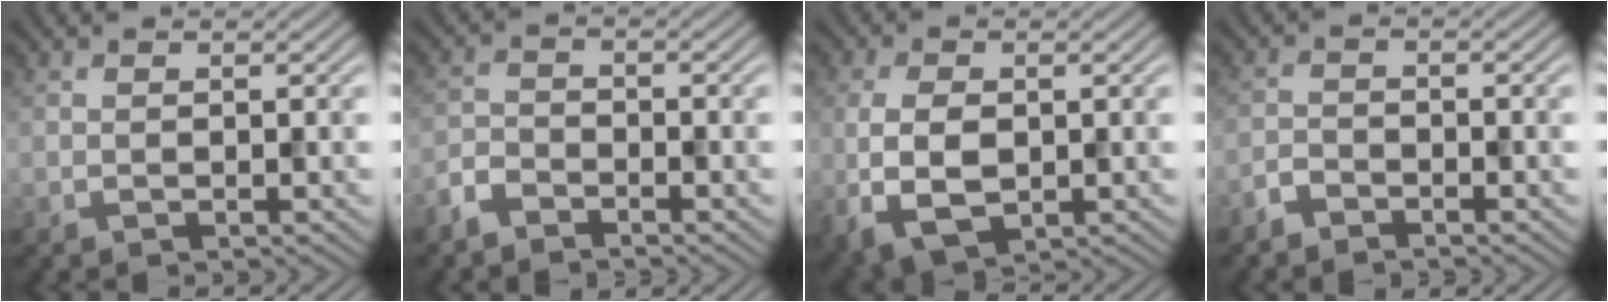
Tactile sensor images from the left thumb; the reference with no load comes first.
{"total": 2.9, "force": [-2.6, 1.0, 0.9], "torque": [-0.020, -0.004, -0.066]}
{"total": 6.1, "force": [-0.5, 3.7, 4.8], "torque": [-0.113, -0.009, -0.008]}
{"total": 2.1, "force": [-1.9, 0.6, 0.6], "torque": [-0.011, 0.000, -0.046]}